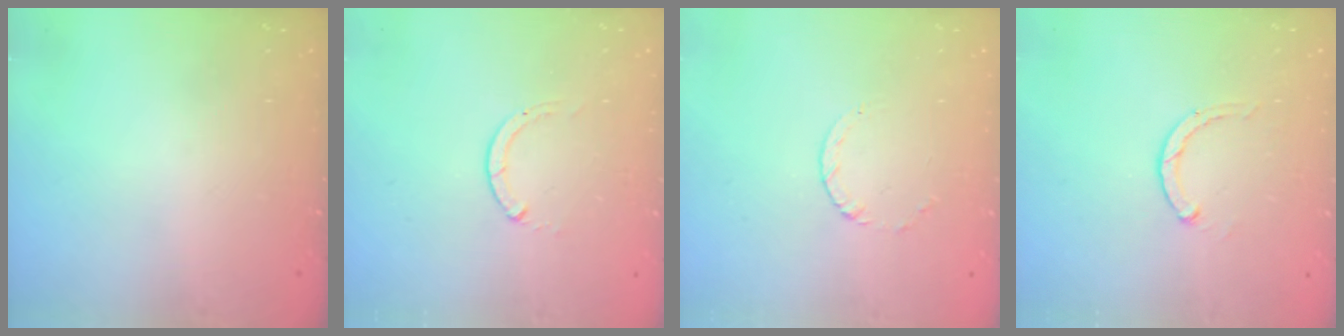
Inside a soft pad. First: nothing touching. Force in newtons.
{"total": 0.0}
{"total": 2.4, "press": 2.4, "slide": 0.3}
{"total": 2.8, "press": 2.8, "slide": 0.5}